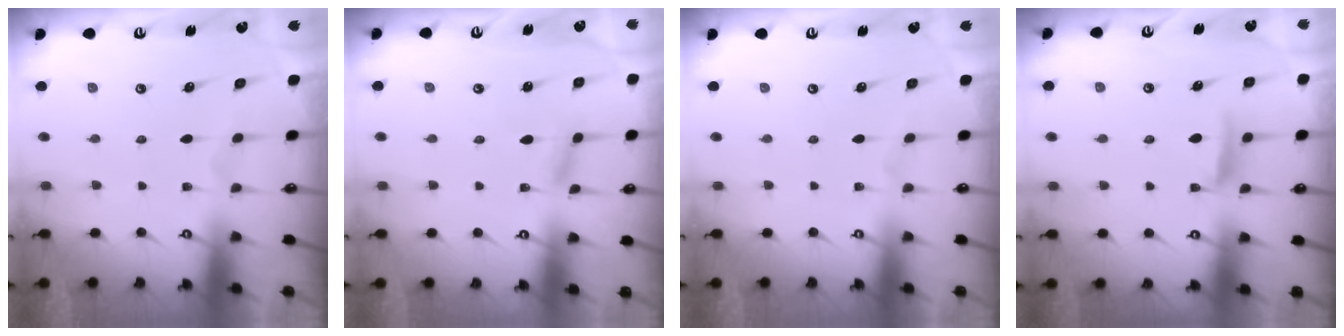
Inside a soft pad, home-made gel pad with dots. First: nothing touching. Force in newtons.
{"total": 4.5, "press": 4.5, "slide": 0.3}
{"total": 0.0}
{"total": 6.2, "press": 6.1, "slide": 0.8}